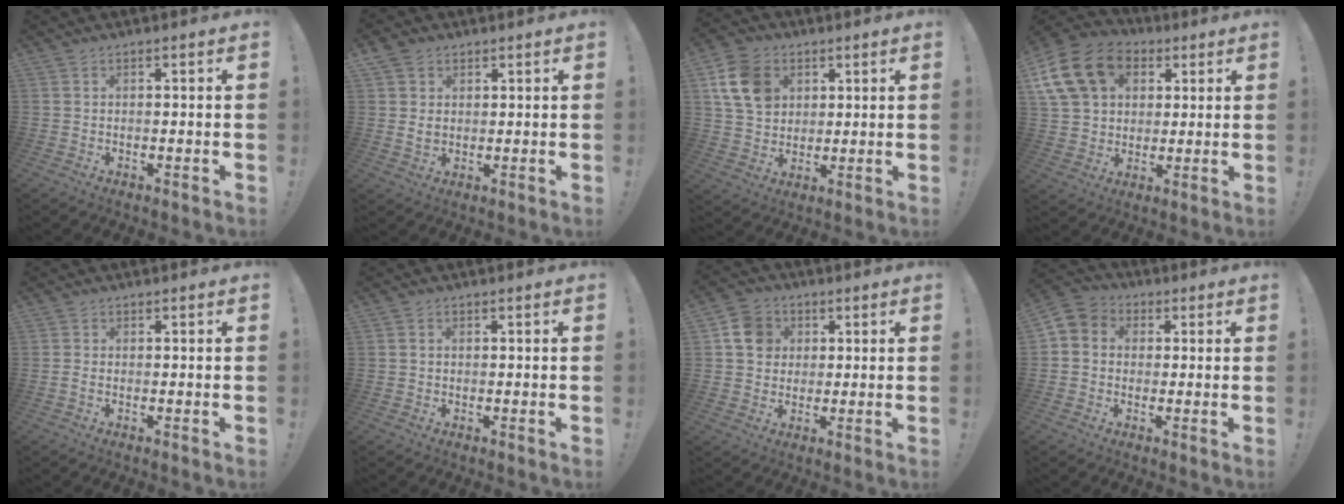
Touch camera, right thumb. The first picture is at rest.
{"total": 4.9, "force": [1.8, 3.9, 2.4], "torque": [-0.028, -0.003, 0.033]}
{"total": 14.2, "force": [5.1, 11.1, 7.3], "torque": [-0.113, -0.011, 0.104]}
{"total": 18.6, "force": [6.7, 14.2, 9.9], "torque": [-0.161, -0.015, 0.135]}
{"total": 1.0, "force": [-0.3, 0.5, 0.8], "torque": [-0.007, -0.002, -0.006]}
{"total": 0.6, "force": [-0.2, 0.6, 0.2], "torque": [-0.007, 0.005, -0.002]}
{"total": 9.5, "force": [2.6, 8.4, 3.4], "torque": [-0.038, -0.006, 0.053]}
{"total": 5.8, "force": [-0.7, 5.3, 2.3], "torque": [-0.035, 0.013, -0.011]}